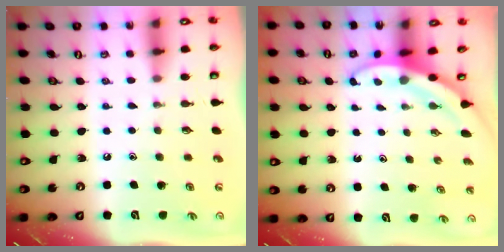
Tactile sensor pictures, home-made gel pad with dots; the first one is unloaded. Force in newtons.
{"total": 3.5, "press": 3.5, "slide": 0.2}